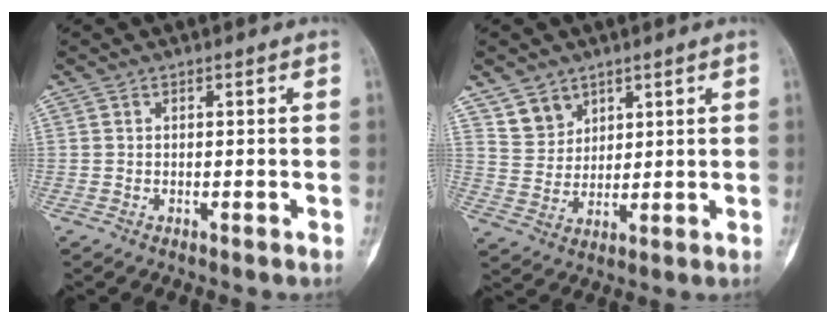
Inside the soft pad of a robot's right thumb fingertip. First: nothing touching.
{"total": 5.9, "force": [4.2, 4.1, 0.9], "torque": [0.014, -0.034, 0.088]}